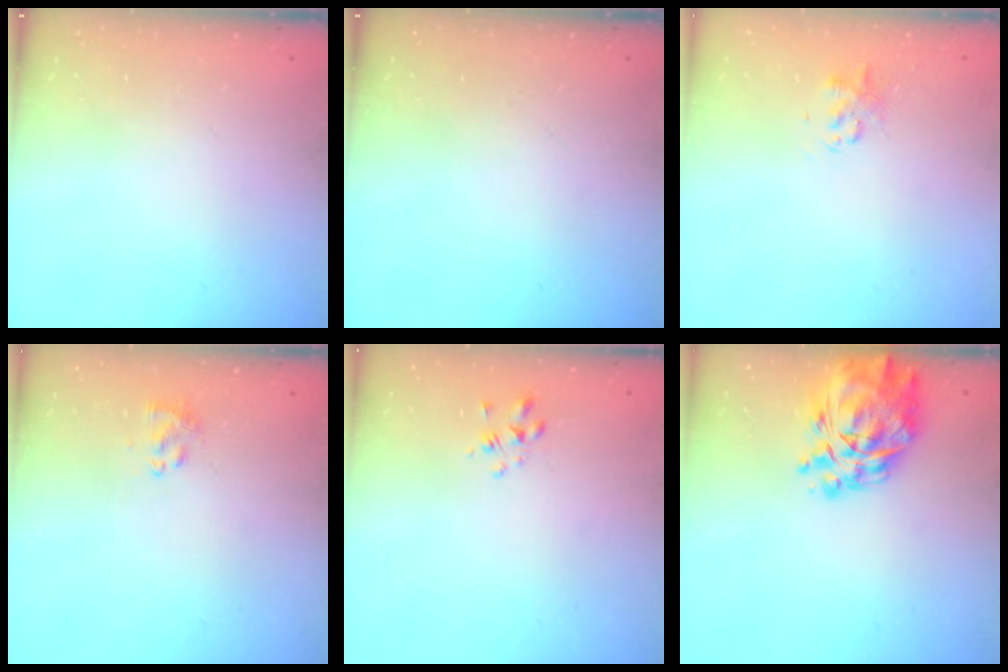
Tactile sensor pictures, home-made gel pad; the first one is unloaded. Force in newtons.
{"total": 0.0}
{"total": 1.4, "press": 1.3, "slide": 0.5}
{"total": 1.4, "press": 1.3, "slide": 0.6}
{"total": 1.4, "press": 1.2, "slide": 0.8}
{"total": 13.3, "press": 12.4, "slide": 4.8}